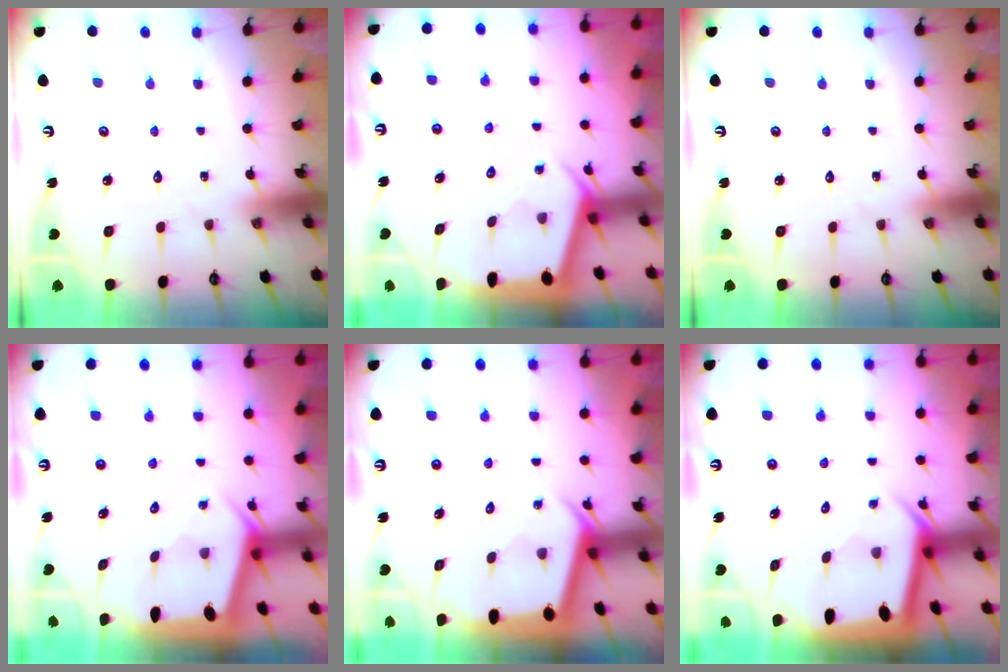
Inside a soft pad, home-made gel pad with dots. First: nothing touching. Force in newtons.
{"total": 2.5, "press": 2.5, "slide": 0.3}
{"total": 0.0}
{"total": 2.0, "press": 2.0, "slide": 0.5}
{"total": 2.8, "press": 2.8, "slide": 0.2}
{"total": 2.7, "press": 2.7, "slide": 0.2}